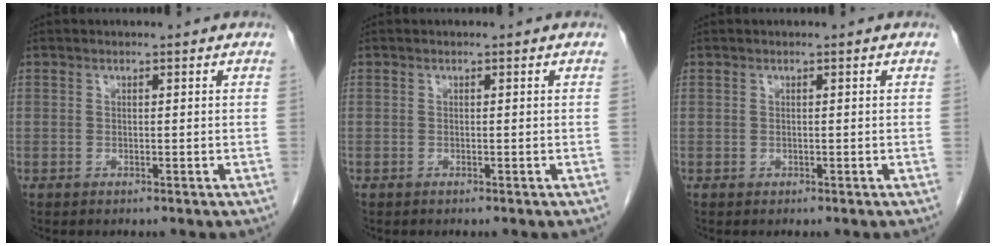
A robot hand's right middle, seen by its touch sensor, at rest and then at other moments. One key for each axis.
{"total": 0.0}
{"total": 0.0}